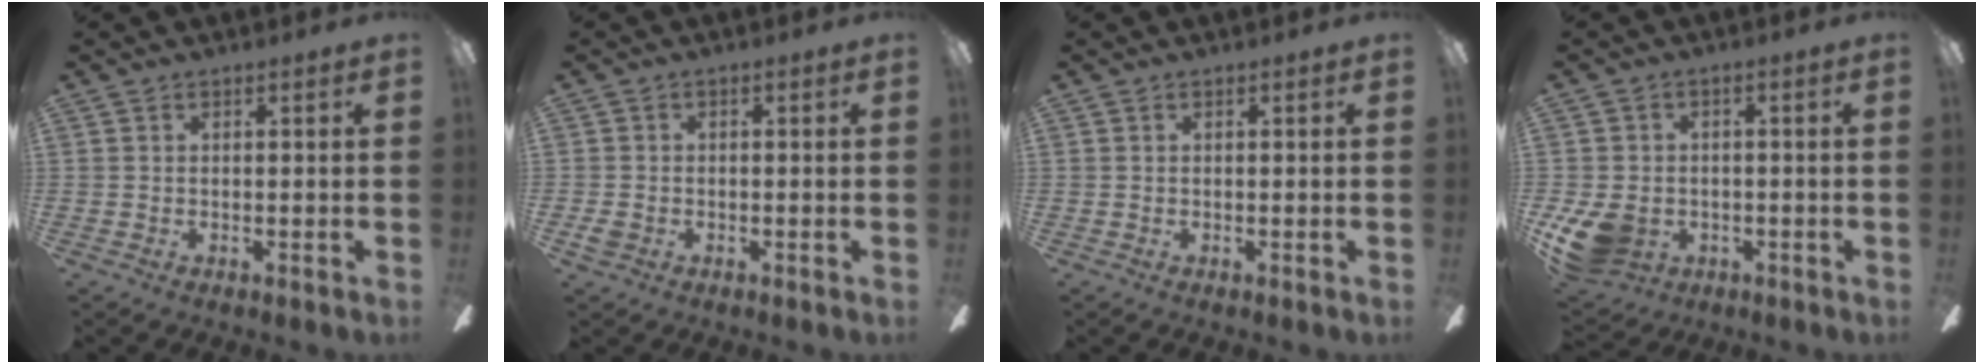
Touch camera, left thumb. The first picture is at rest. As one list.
[{"total": 2.3, "force": [-1.0, 1.8, 0.9], "torque": [-0.020, 0.003, -0.020]}, {"total": 0.0}, {"total": 10.2, "force": [-3.9, 7.7, 5.4], "torque": [-0.111, 0.020, -0.070]}]